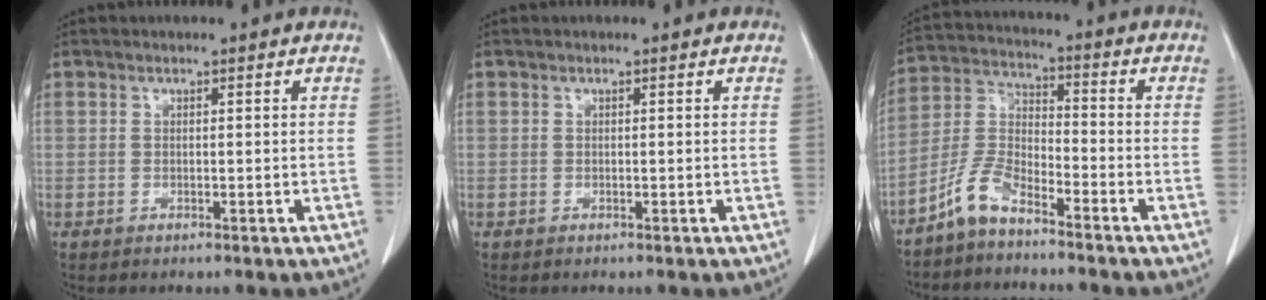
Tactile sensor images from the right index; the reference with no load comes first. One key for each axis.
{"total": 0.0}
{"total": 6.8, "fx": -5.4, "fy": 2.1, "fz": 3.5, "tx": -0.088, "ty": 0.005, "tz": -0.117}